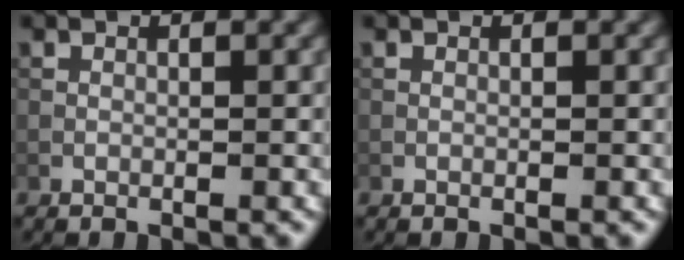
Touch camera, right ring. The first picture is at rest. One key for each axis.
{"total": 0.0}